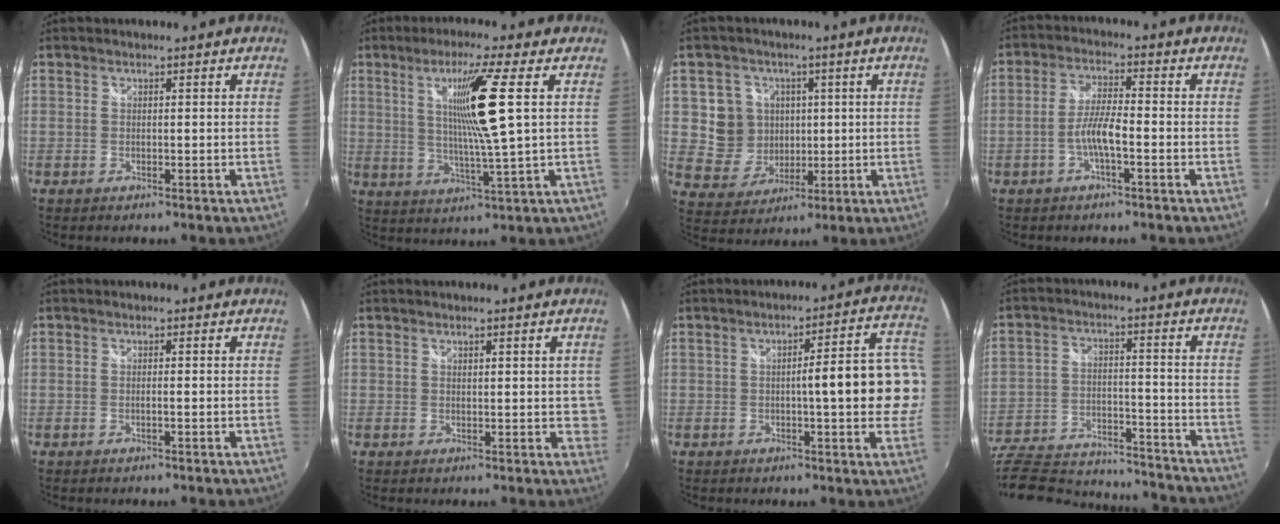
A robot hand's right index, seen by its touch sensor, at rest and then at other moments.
{"total": 10.9, "force": [3.3, -3.0, 9.9], "torque": [-0.164, -0.016, 0.063]}
{"total": 8.9, "force": [1.5, 8.6, 1.9], "torque": [-0.062, 0.016, 0.036]}
{"total": 5.1, "force": [-2.0, 0.7, 4.6], "torque": [-0.096, 0.007, -0.039]}
{"total": 0.8, "force": [-0.4, -0.1, 0.7], "torque": [-0.011, -0.001, -0.007]}
{"total": 1.8, "force": [0.9, -0.1, 1.5], "torque": [-0.001, -0.004, 0.024]}
{"total": 11.0, "force": [-0.4, 0.2, 11.0], "torque": [-0.129, 0.009, 0.003]}
{"total": 26.5, "force": [-22.1, 9.7, 11.0], "torque": [-0.245, -0.013, -0.297]}